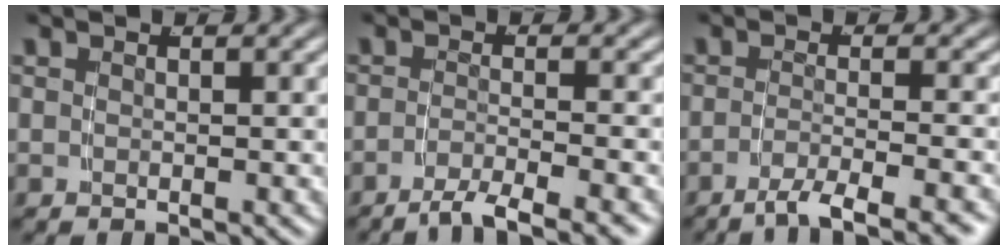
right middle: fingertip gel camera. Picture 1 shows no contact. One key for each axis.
{"total": 5.1, "fx": -4.3, "fy": 0.5, "fz": 2.8, "tx": -0.044, "ty": -0.007, "tz": -0.066}
{"total": 5.6, "fx": -4.5, "fy": 0.6, "fz": 3.2, "tx": -0.050, "ty": -0.009, "tz": -0.067}